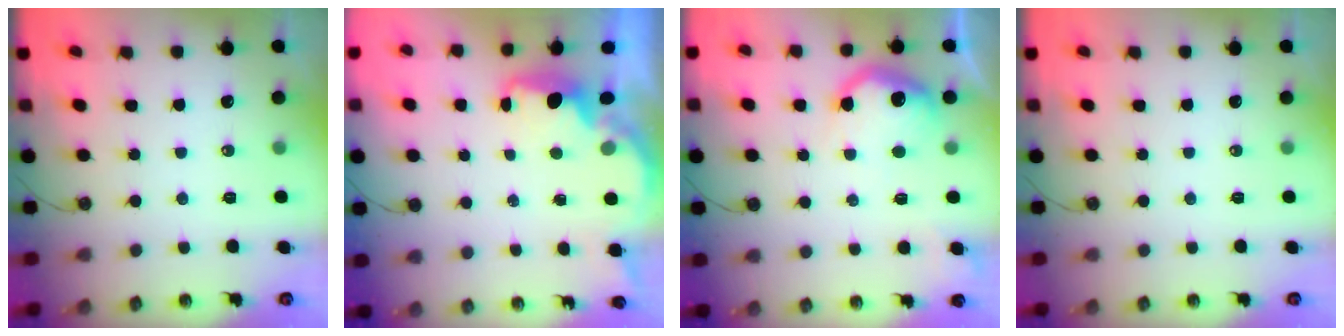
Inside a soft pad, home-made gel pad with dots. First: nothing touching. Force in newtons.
{"total": 2.2, "press": 2.0, "slide": 0.8}
{"total": 14.6, "press": 14.6, "slide": 1.0}
{"total": 0.0}